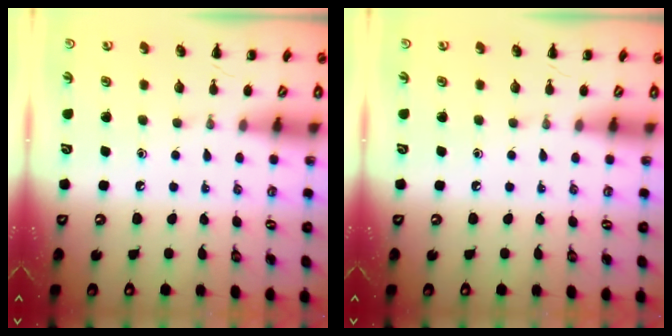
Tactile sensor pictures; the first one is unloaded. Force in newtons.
{"total": 0.0}